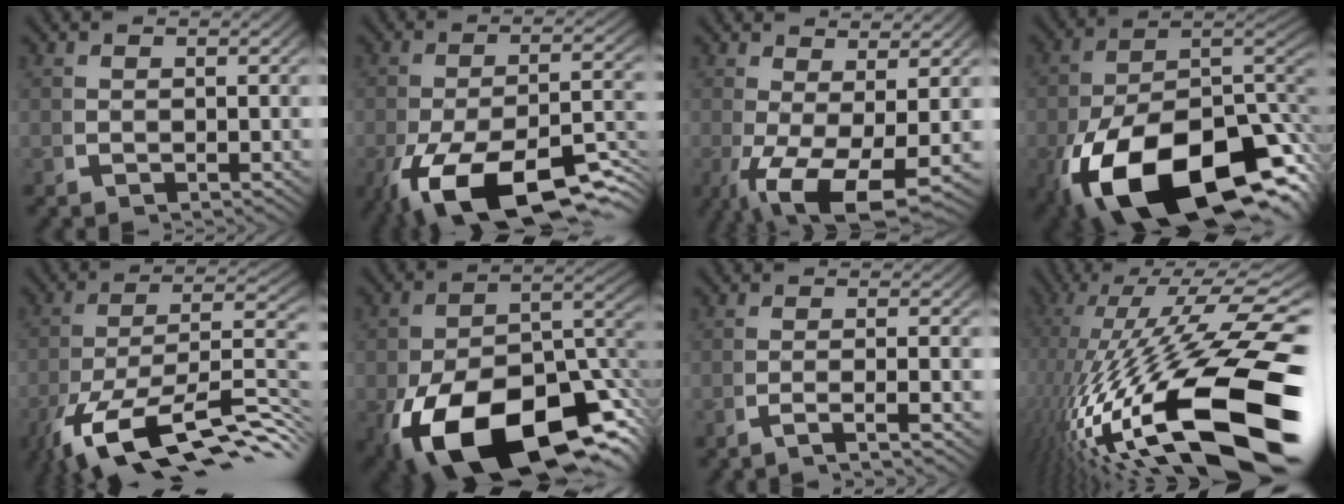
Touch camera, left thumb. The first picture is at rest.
{"total": 14.2, "force": [-7.0, 7.1, 10.1], "torque": [-0.175, -0.053, -0.073]}
{"total": 7.7, "force": [-1.8, 3.8, 6.5], "torque": [-0.136, -0.048, -0.002]}
{"total": 22.1, "force": [-5.7, 13.3, 16.7], "torque": [-0.294, -0.083, -0.054]}
{"total": 14.7, "force": [-6.0, 7.8, 10.9], "torque": [-0.189, -0.057, -0.058]}
{"total": 19.1, "force": [-6.5, 10.9, 14.2], "torque": [-0.239, -0.064, -0.065]}
{"total": 2.3, "force": [-1.1, -0.2, 2.0], "torque": [-0.040, 0.001, -0.022]}
{"total": 19.1, "force": [-3.1, 10.1, 15.9], "torque": [-0.309, -0.062, -0.011]}